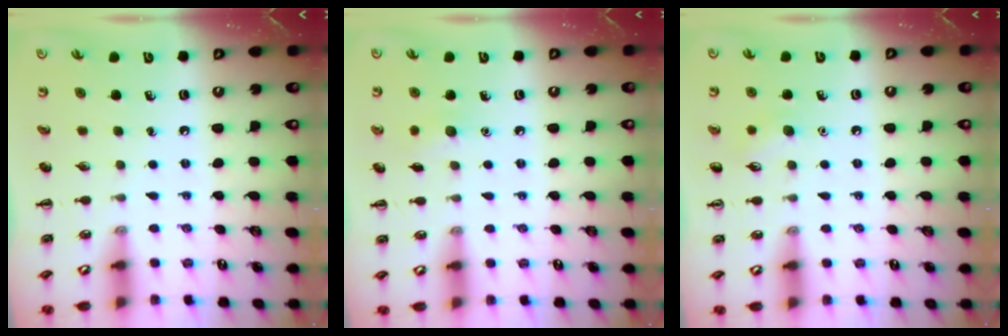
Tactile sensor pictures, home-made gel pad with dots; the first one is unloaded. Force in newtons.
{"total": 5.6, "press": 5.4, "slide": 1.5}
{"total": 6.7, "press": 6.5, "slide": 1.8}